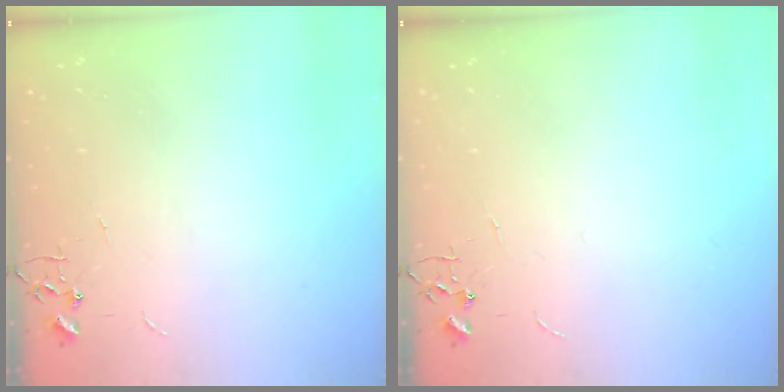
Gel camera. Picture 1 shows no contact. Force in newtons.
{"total": 0.0}